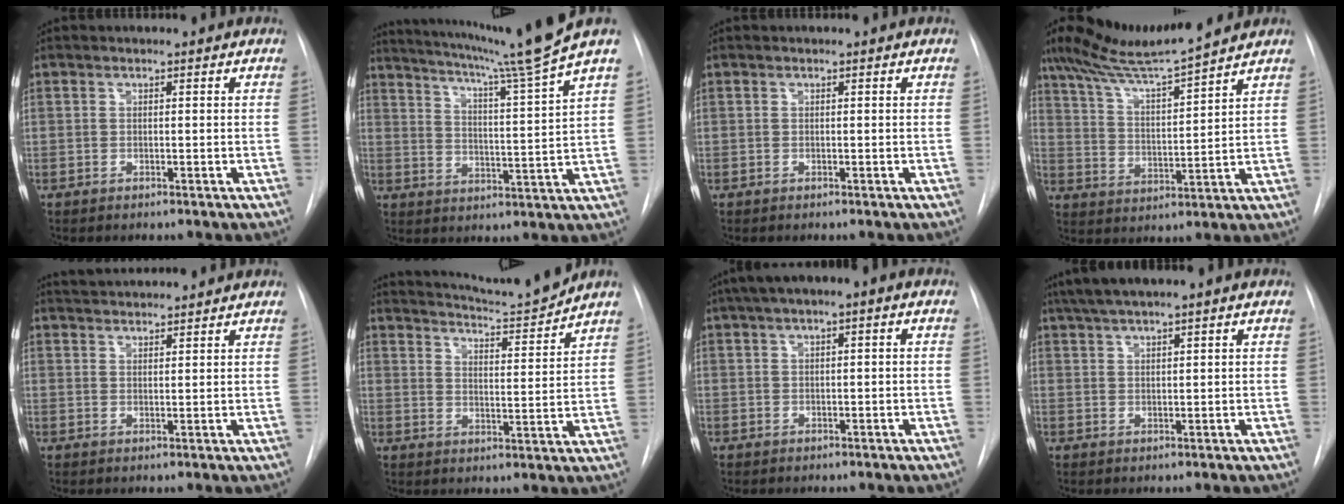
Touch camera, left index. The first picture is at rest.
{"total": 14.1, "force": [11.5, -3.7, 7.2], "torque": [-0.122, -0.046, 0.165]}
{"total": 0.0}
{"total": 13.1, "force": [11.6, -0.2, 6.0], "torque": [-0.112, 0.012, 0.205]}
{"total": 5.5, "force": [5.4, 0.0, 1.3], "torque": [-0.026, 0.032, 0.086]}
{"total": 9.6, "force": [9.2, -1.9, 1.9], "torque": [-0.043, -0.032, 0.146]}
{"total": 4.5, "force": [1.5, 1.8, 3.9], "torque": [-0.065, 0.027, 0.019]}
{"total": 5.0, "force": [3.4, 0.1, 3.7], "torque": [-0.076, 0.026, 0.065]}